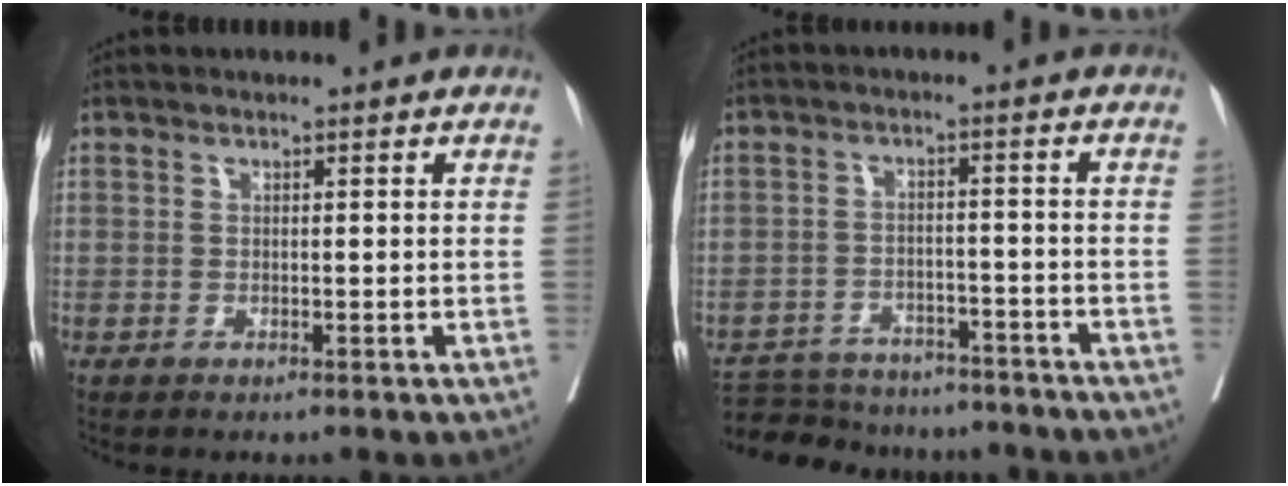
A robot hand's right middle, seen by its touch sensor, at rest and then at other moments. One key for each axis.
{"total": 16.9, "fx": -14.9, "fy": 6.0, "fz": 5.2, "tx": -0.120, "ty": 0.003, "tz": -0.199}